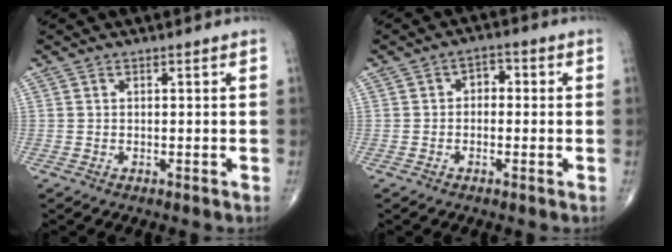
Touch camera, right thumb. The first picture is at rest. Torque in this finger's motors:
{"motor_torque": [0.29, -0.38, 0.23, 0.03, -0.02]}